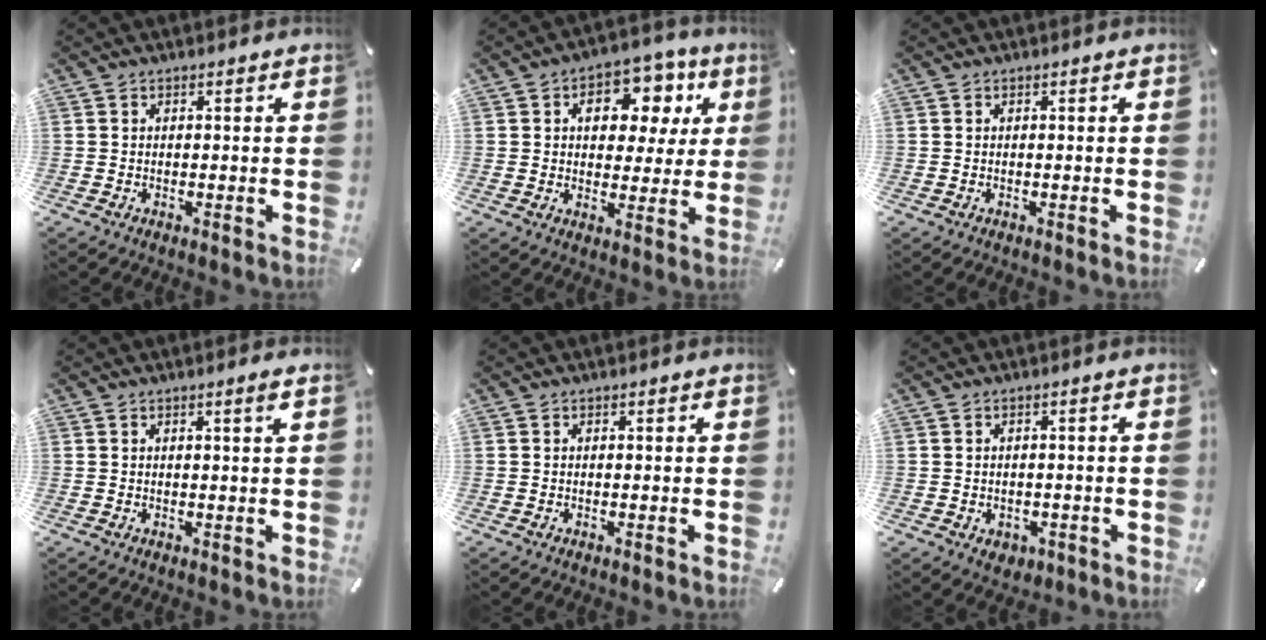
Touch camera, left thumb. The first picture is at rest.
{"total": 11.7, "force": [4.1, 8.3, 7.2], "torque": [-0.093, -0.017, 0.067]}
{"total": 0.0}
{"total": 1.5, "force": [0.6, 0.0, 1.4], "torque": [-0.026, -0.001, 0.009]}
{"total": 0.0}
{"total": 2.8, "force": [-1.0, 2.3, 1.1], "torque": [-0.011, 0.001, -0.018]}